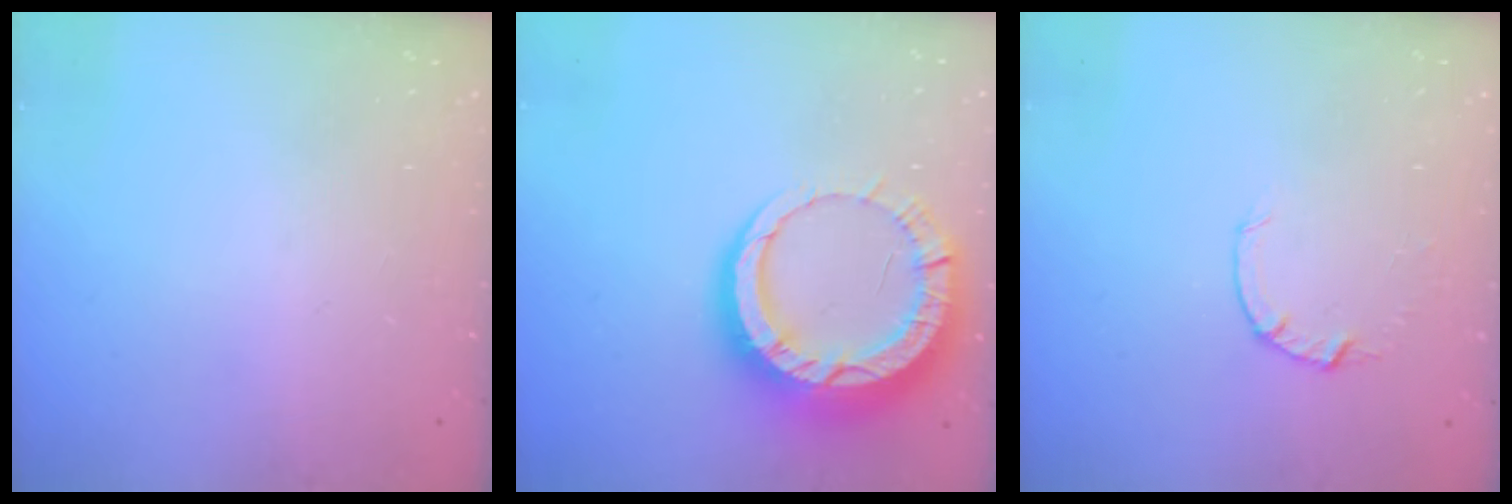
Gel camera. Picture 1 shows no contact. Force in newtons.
{"total": 13.8, "press": 13.7, "slide": 1.3}
{"total": 2.6, "press": 2.6, "slide": 0.4}